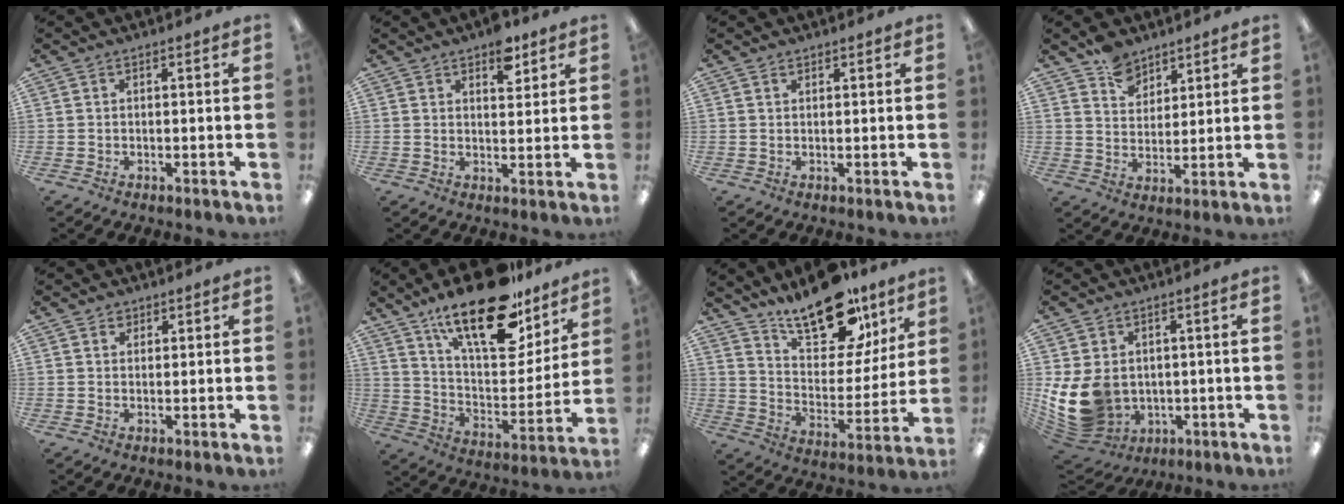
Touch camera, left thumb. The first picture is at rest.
{"total": 6.9, "force": [4.4, 3.5, 4.0], "torque": [-0.033, -0.025, 0.070]}
{"total": 1.0, "force": [0.7, 0.5, 0.4], "torque": [-0.009, 0.001, 0.014]}
{"total": 7.5, "force": [5.8, 4.4, 1.7], "torque": [-0.025, -0.032, 0.108]}
{"total": 1.9, "force": [1.3, 1.3, 0.4], "torque": [-0.002, -0.002, 0.022]}
{"total": 24.2, "force": [17.2, 9.1, 14.4], "torque": [-0.230, -0.104, 0.292]}
{"total": 21.0, "force": [15.4, 9.5, 10.7], "torque": [-0.166, -0.098, 0.267]}
{"total": 12.5, "force": [0.0, 10.4, 7.0], "torque": [-0.162, -0.011, 0.011]}